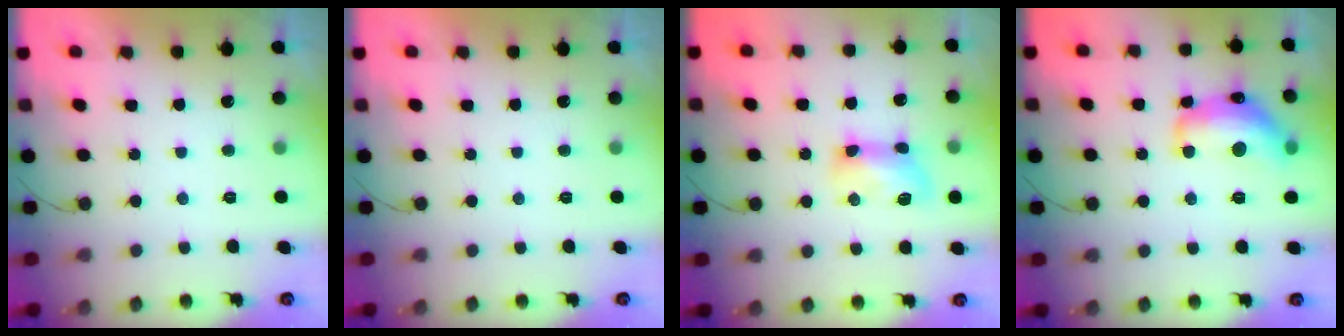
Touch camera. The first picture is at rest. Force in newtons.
{"total": 0.0}
{"total": 9.4, "press": 9.4, "slide": 0.7}
{"total": 18.4, "press": 18.4, "slide": 0.9}